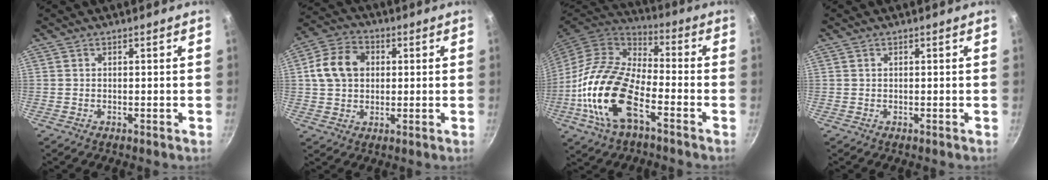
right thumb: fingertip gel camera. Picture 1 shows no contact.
{"total": 10.3, "force": [1.5, 8.0, 6.4], "torque": [-0.106, 0.017, 0.020]}
{"total": 19.4, "force": [-7.2, 9.2, 15.4], "torque": [-0.310, 0.041, -0.140]}
{"total": 0.0}